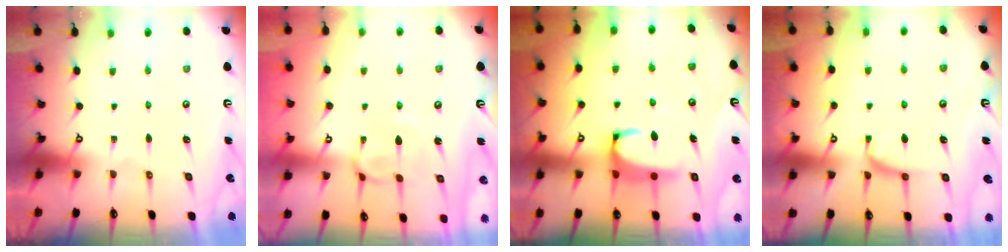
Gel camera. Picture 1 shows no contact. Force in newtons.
{"total": 2.4, "press": 2.4, "slide": 0.6}
{"total": 2.1, "press": 1.9, "slide": 1.0}
{"total": 1.7, "press": 1.5, "slide": 0.9}